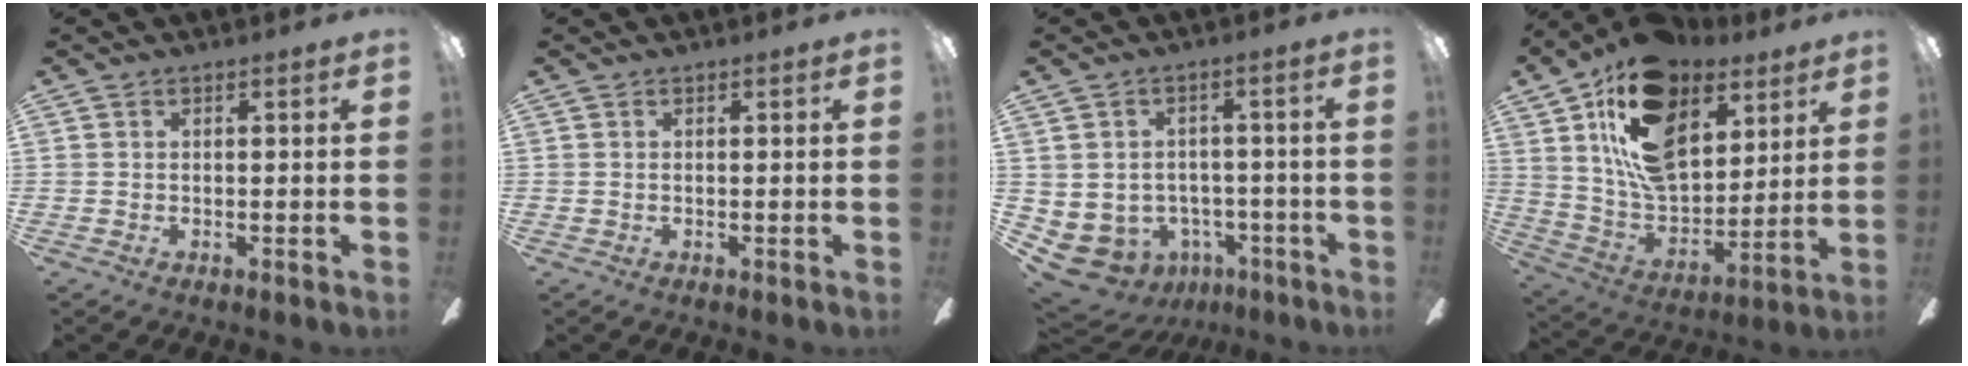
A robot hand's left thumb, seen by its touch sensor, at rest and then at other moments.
{"total": 0.0}
{"total": 6.1, "force": [-3.6, 4.7, 1.7], "torque": [-0.061, 0.010, -0.062]}
{"total": 21.9, "force": [10.9, 13.6, 13.2], "torque": [-0.244, -0.046, 0.196]}